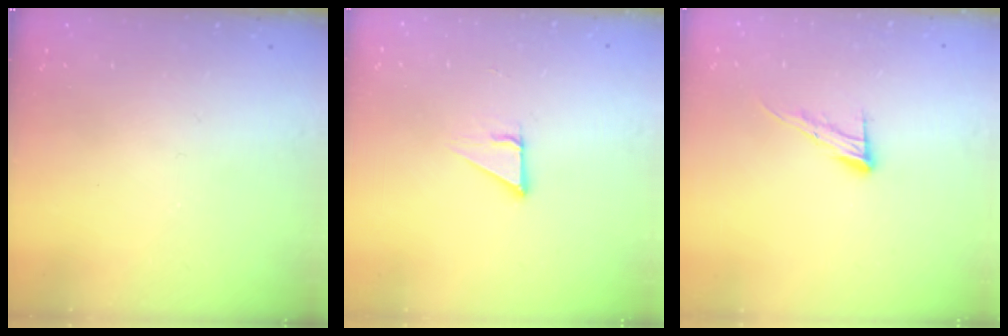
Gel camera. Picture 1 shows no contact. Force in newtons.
{"total": 2.8, "press": 2.8, "slide": 0.2}
{"total": 9.1, "press": 9.1, "slide": 0.6}